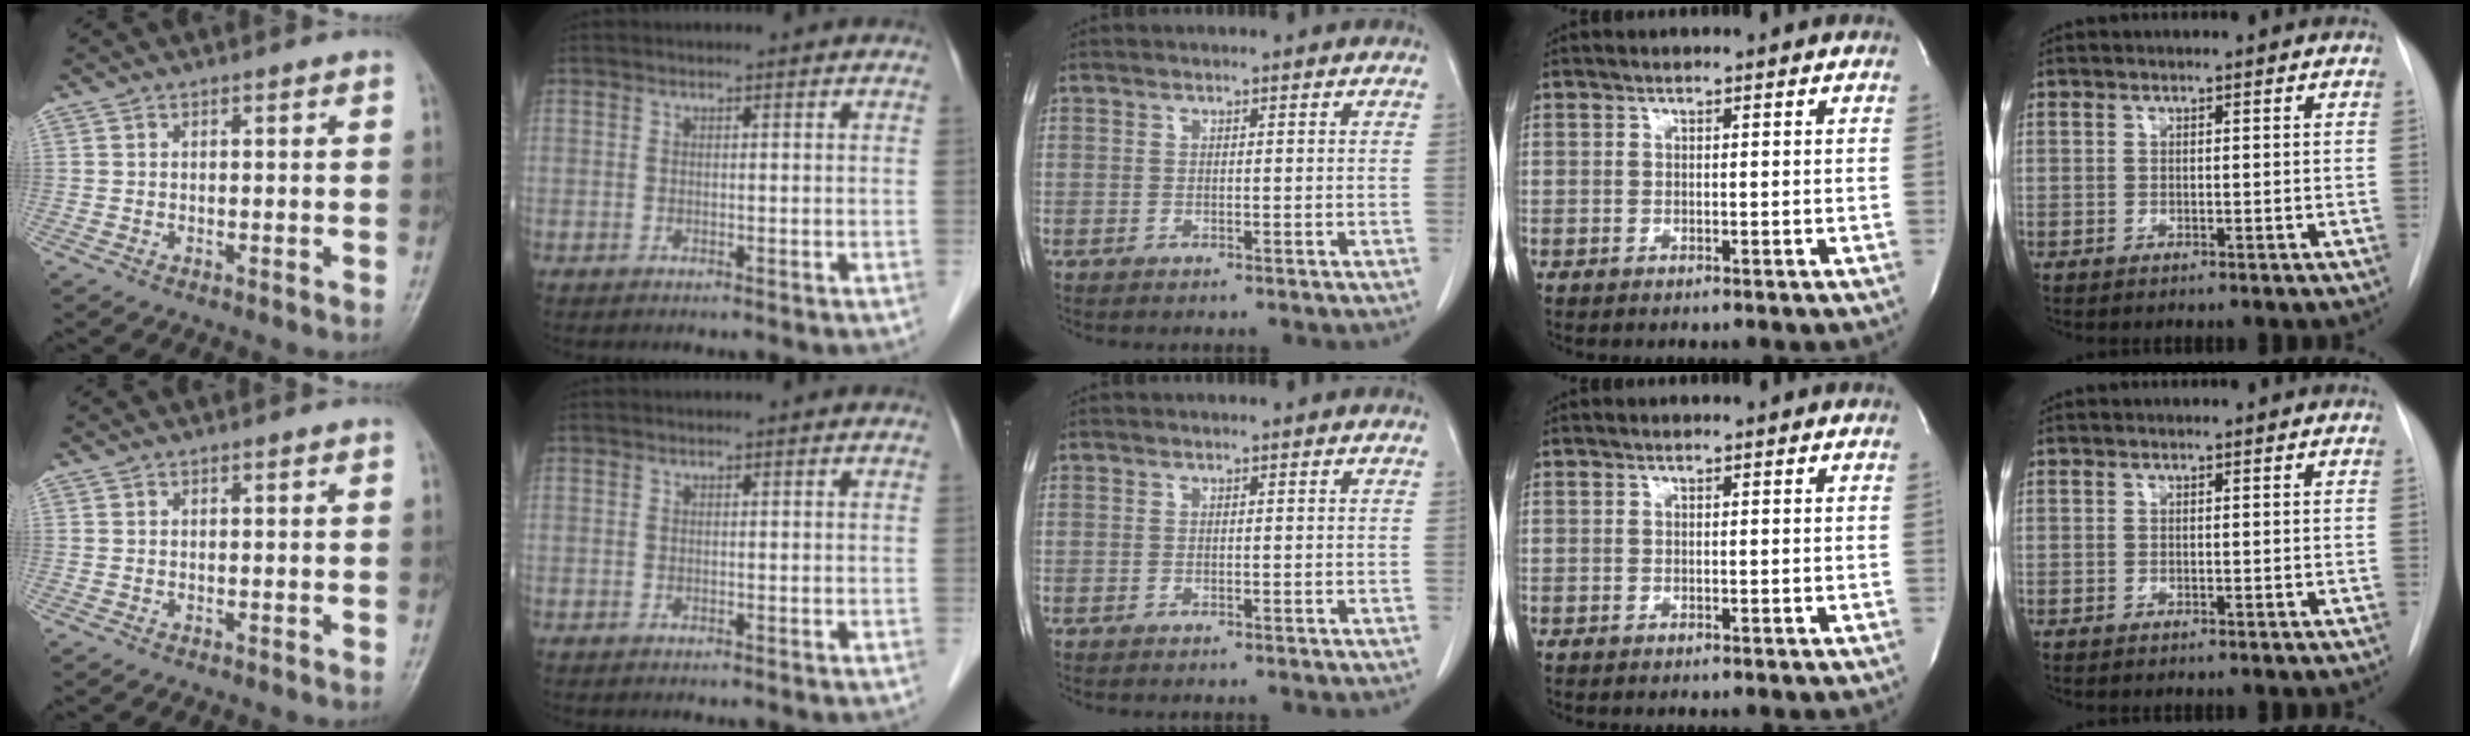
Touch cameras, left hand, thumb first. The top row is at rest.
{}